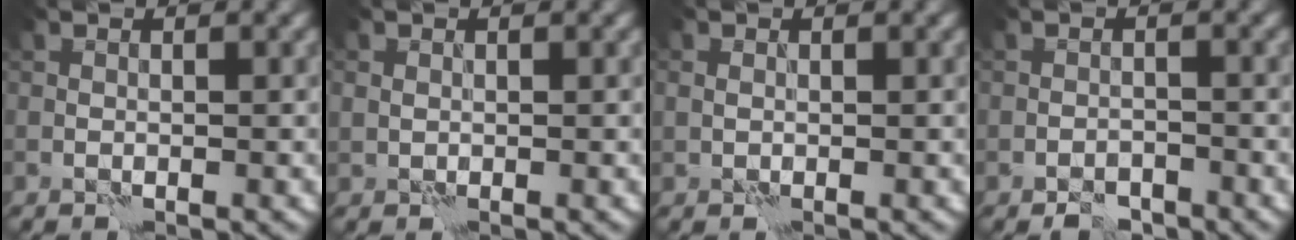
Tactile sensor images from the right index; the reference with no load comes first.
{"total": 0.8, "force": [0.1, 0.8, 0.2], "torque": [-0.001, 0.000, 0.002]}
{"total": 0.8, "force": [0.0, 0.7, 0.4], "torque": [-0.005, 0.001, 0.001]}
{"total": 2.2, "force": [-2.0, 0.9, 0.7], "torque": [-0.007, 0.007, -0.035]}